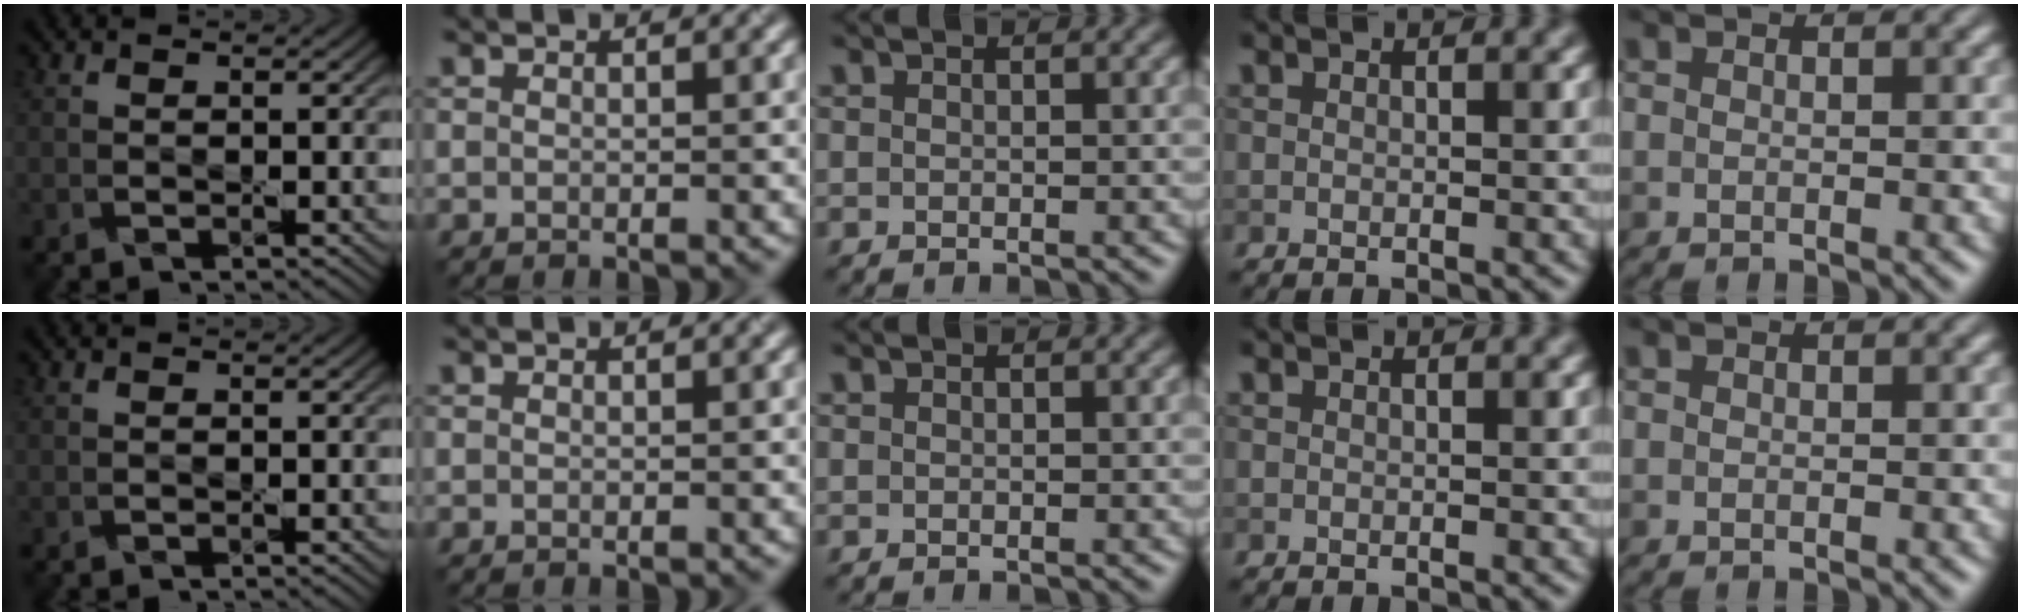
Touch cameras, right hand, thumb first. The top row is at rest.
{}